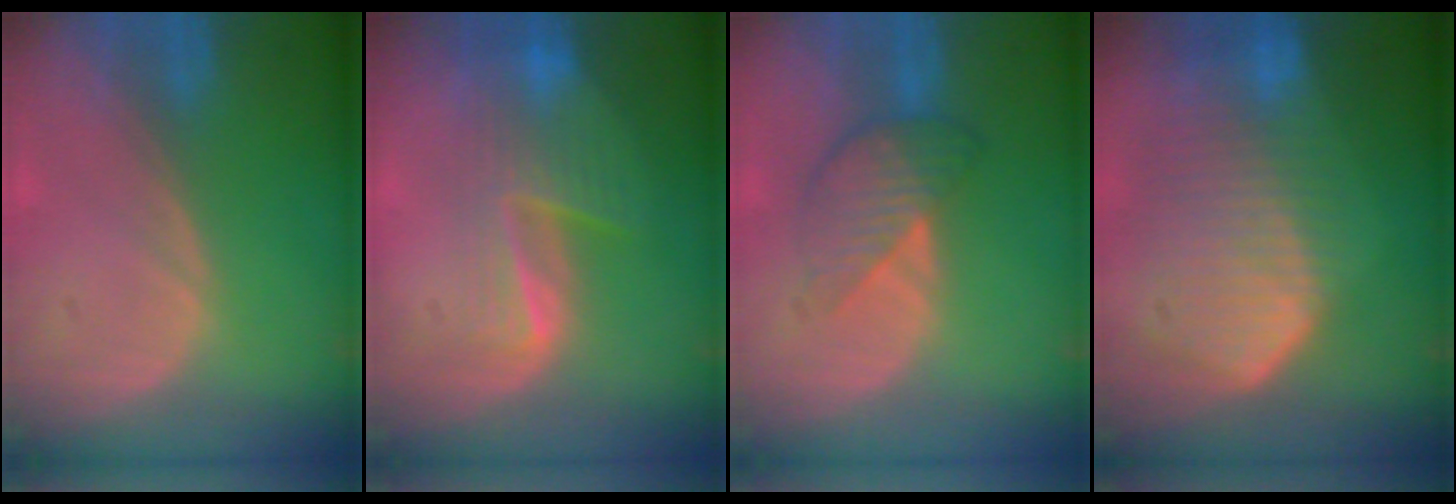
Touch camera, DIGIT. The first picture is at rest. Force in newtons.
{"total": 7.2, "press": 6.6, "slide": 2.9}
{"total": 5.2, "press": 5.2, "slide": 0.2}
{"total": 10.6, "press": 9.2, "slide": 5.1}